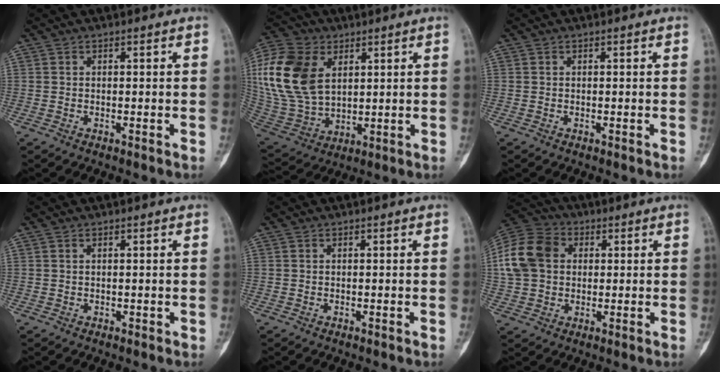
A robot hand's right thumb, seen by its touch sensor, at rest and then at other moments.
{"total": 19.9, "force": [5.4, 13.2, 13.8], "torque": [-0.287, -0.014, 0.108]}
{"total": 0.0}
{"total": 0.0}
{"total": 0.0}
{"total": 13.1, "force": [2.2, 10.1, 7.9], "torque": [-0.147, 0.023, 0.033]}